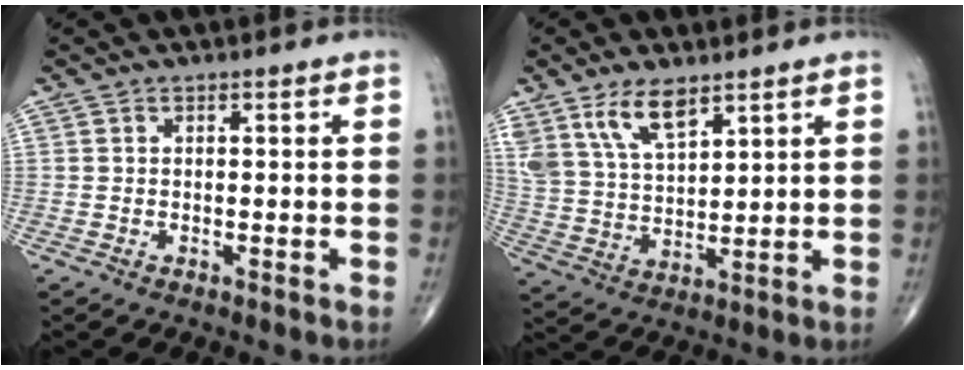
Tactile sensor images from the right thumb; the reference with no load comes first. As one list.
[{"total": 9.8, "force": [6.4, 4.2, 6.2], "torque": [-0.112, -0.026, 0.134]}]